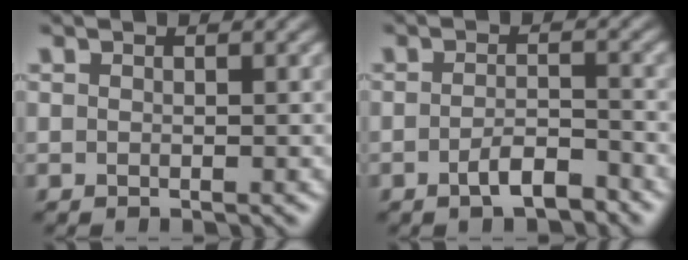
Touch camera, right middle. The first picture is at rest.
{"total": 2.5, "force": [-1.4, 0.9, 1.8], "torque": [-0.036, 0.008, -0.026]}